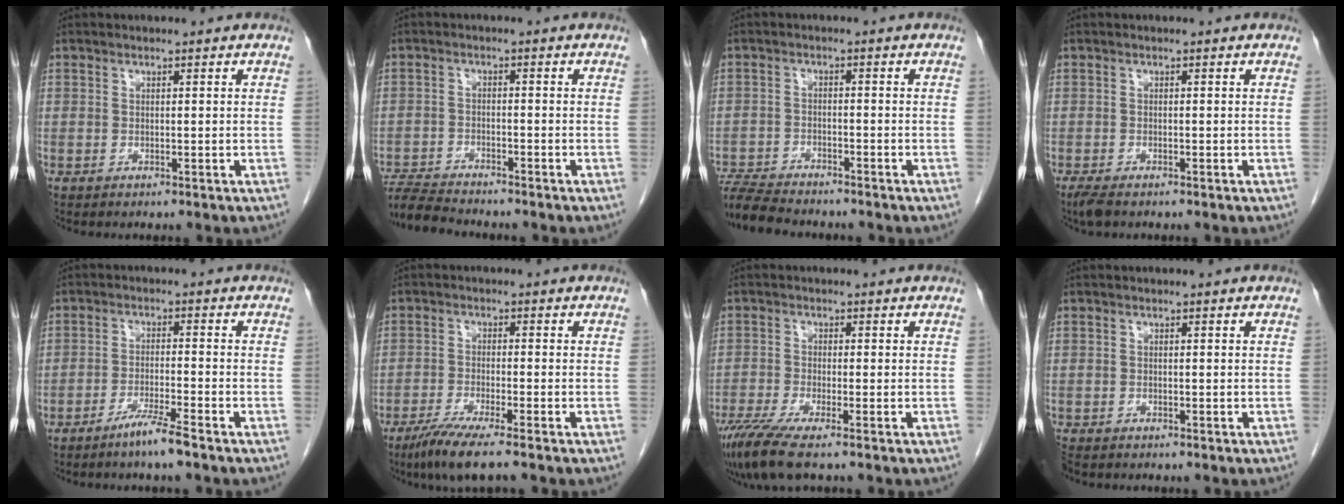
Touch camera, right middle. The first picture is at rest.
{"total": 6.2, "force": [-6.1, 0.0, 1.1], "torque": [-0.016, -0.013, -0.107]}
{"total": 8.0, "force": [-7.5, 1.0, 2.5], "torque": [-0.042, -0.014, -0.127]}
{"total": 2.3, "force": [-1.8, 0.7, 1.4], "torque": [-0.033, -0.007, -0.030]}
{"total": 4.4, "force": [-3.4, -0.5, 2.8], "torque": [-0.053, -0.008, -0.067]}
{"total": 6.5, "force": [-4.9, -0.3, 4.3], "torque": [-0.079, -0.019, -0.091]}
{"total": 6.7, "force": [-4.9, 0.2, 4.5], "torque": [-0.080, -0.020, -0.090]}
{"total": 1.9, "force": [-1.7, 0.8, 0.6], "torque": [-0.017, -0.005, -0.029]}